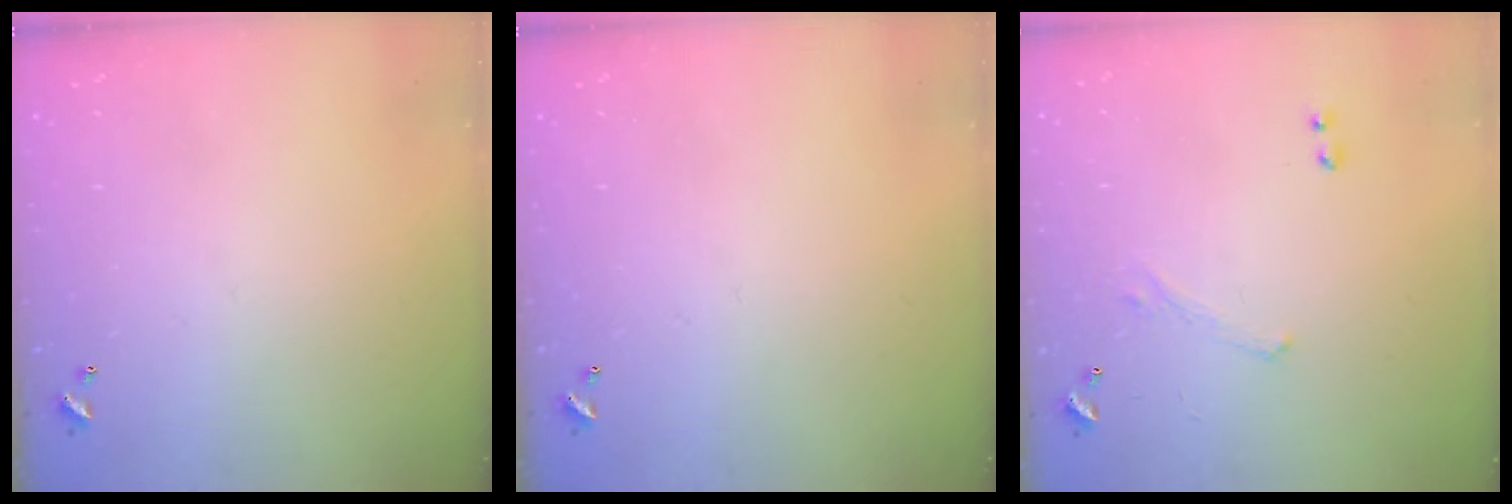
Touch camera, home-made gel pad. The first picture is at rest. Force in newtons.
{"total": 0.0}
{"total": 1.6, "press": 1.5, "slide": 0.6}